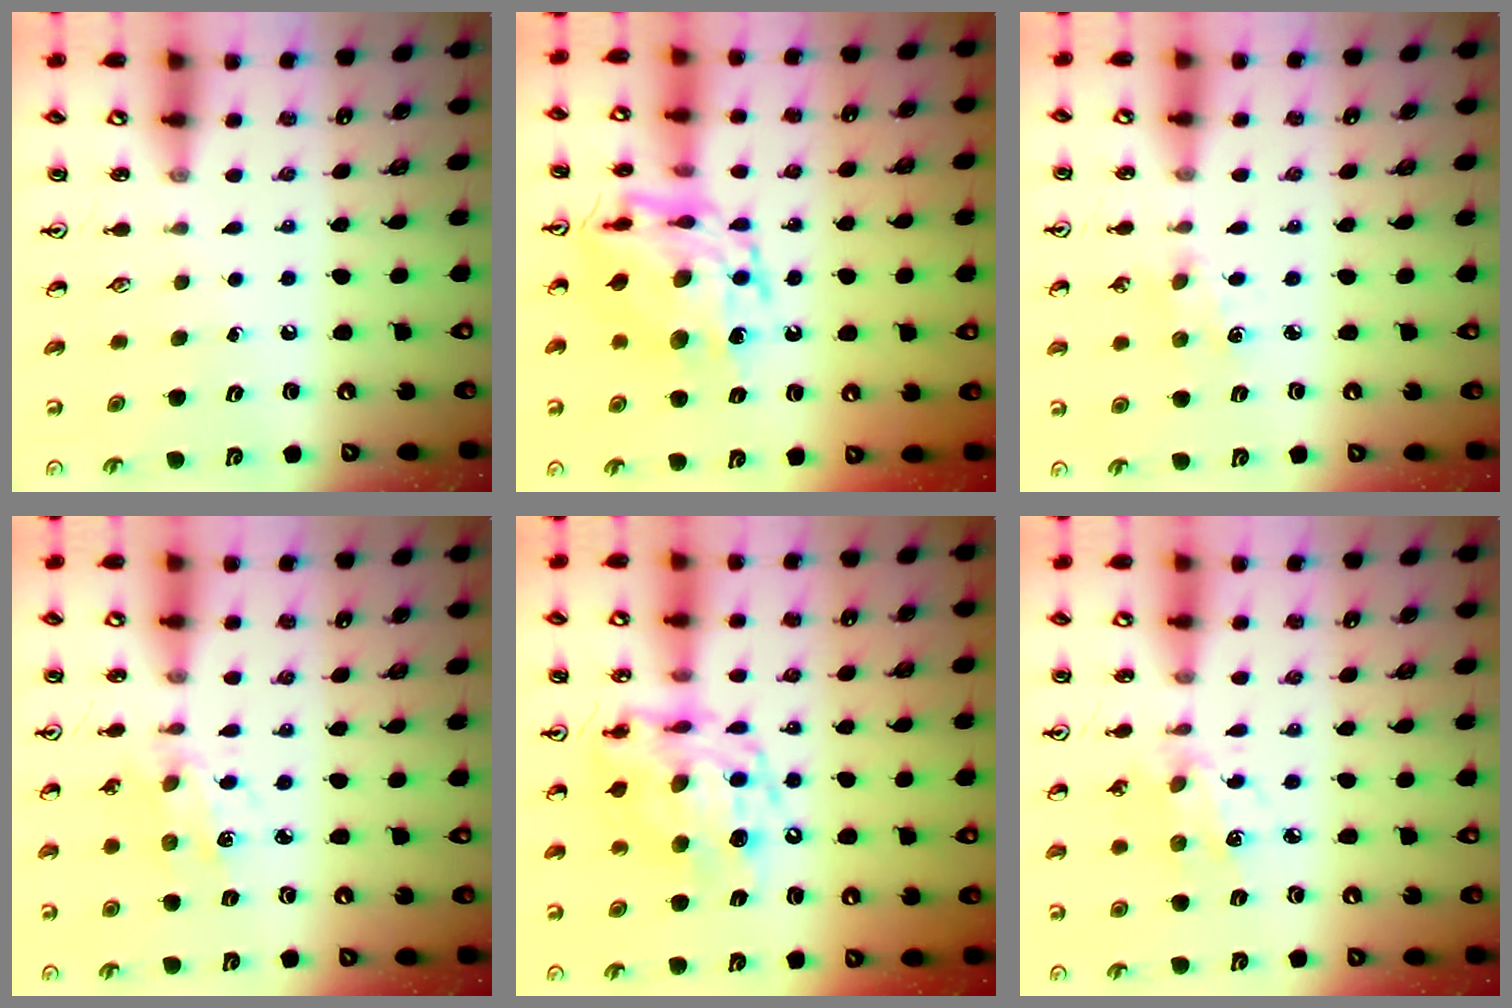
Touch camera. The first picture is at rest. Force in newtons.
{"total": 14.0, "press": 14.0, "slide": 1.2}
{"total": 2.5, "press": 2.5, "slide": 0.4}
{"total": 2.5, "press": 2.5, "slide": 0.5}
{"total": 13.5, "press": 13.5, "slide": 1.1}
{"total": 5.3, "press": 5.2, "slide": 0.5}